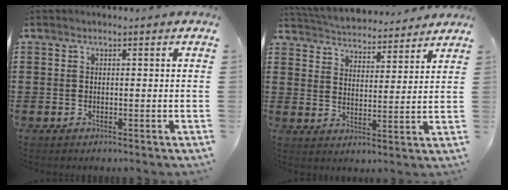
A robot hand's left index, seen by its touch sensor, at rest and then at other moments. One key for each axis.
{"total": 4.3, "fx": 4.3, "fy": 0.3, "fz": -0.2, "tx": -0.021, "ty": -0.033, "tz": 0.072}